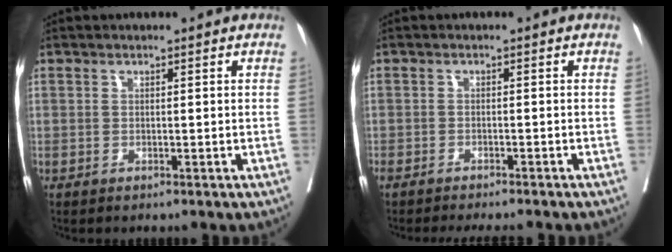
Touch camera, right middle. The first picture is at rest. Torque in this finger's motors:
{"motor_torque": [0.11, -0.10, 0.06, 0.04]}